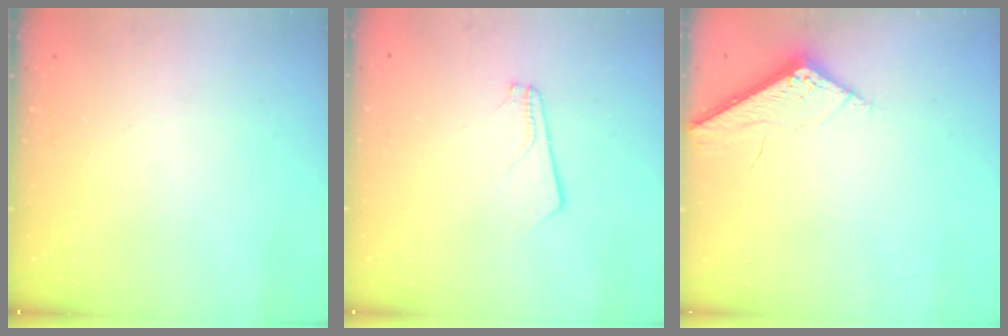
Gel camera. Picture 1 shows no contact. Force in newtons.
{"total": 2.1, "press": 2.1, "slide": 0.3}
{"total": 5.2, "press": 5.2, "slide": 0.6}